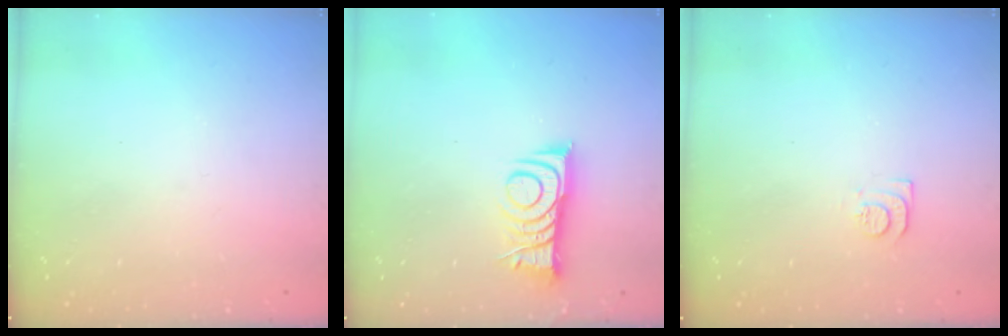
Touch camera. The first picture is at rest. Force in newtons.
{"total": 8.8, "press": 8.8, "slide": 0.1}
{"total": 8.2, "press": 8.2, "slide": 0.9}